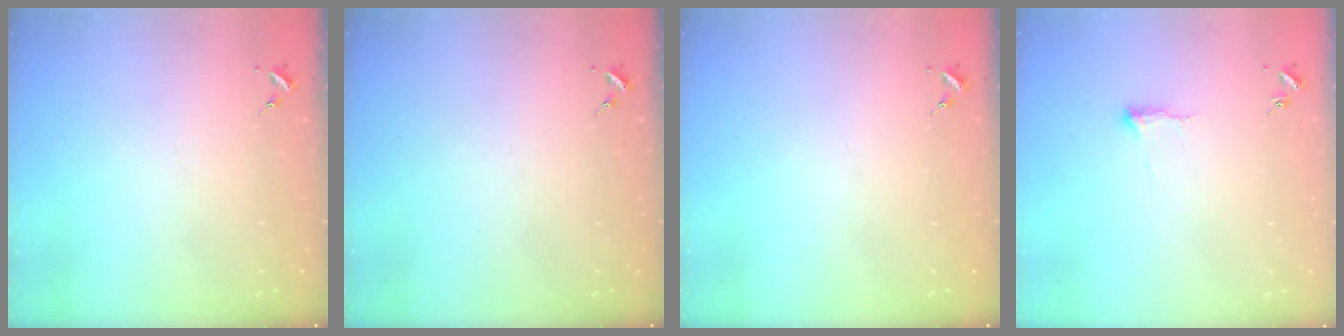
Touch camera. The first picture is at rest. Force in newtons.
{"total": 0.0}
{"total": 0.0}
{"total": 6.4, "press": 6.3, "slide": 0.8}